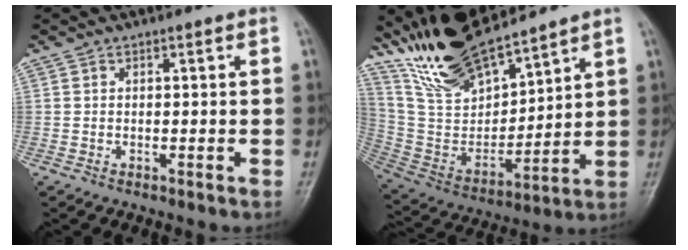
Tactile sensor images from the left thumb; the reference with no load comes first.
{"total": 17.2, "force": [14.7, 5.0, 7.4], "torque": [-0.108, -0.076, 0.294]}